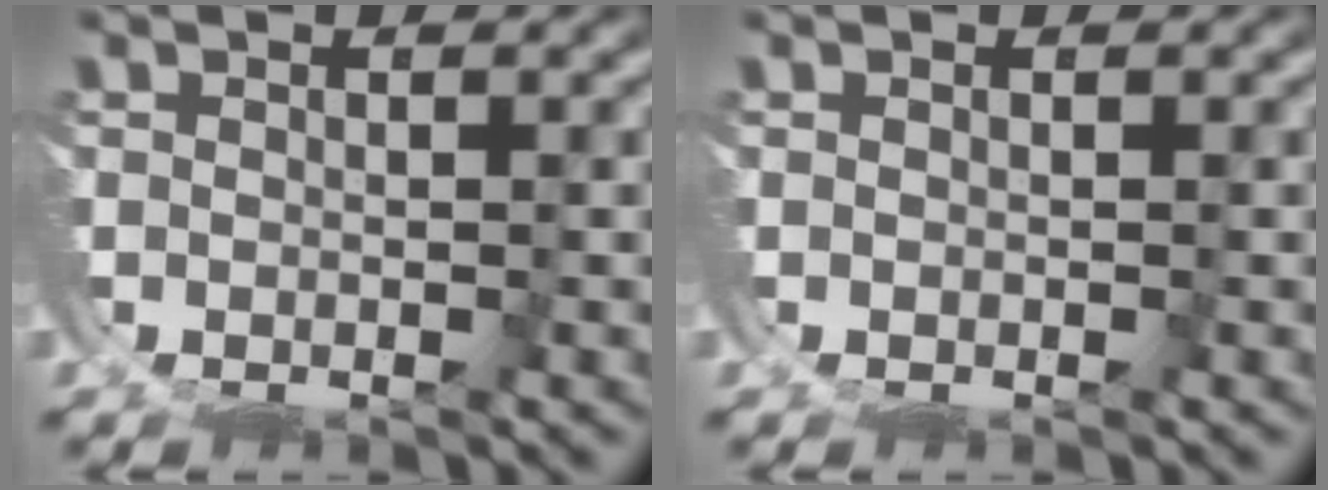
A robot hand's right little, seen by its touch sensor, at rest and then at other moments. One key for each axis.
{"total": 0.0}